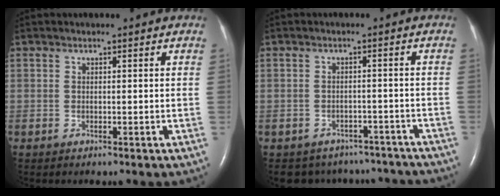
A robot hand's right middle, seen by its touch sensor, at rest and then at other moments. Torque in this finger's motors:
{"motor_torque": [0.70, -0.86, 0.03, 0.02]}